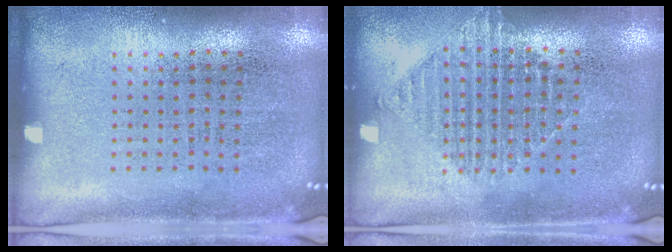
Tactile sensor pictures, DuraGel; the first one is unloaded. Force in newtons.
{"total": 1.1, "press": 1.1, "slide": 0.3}